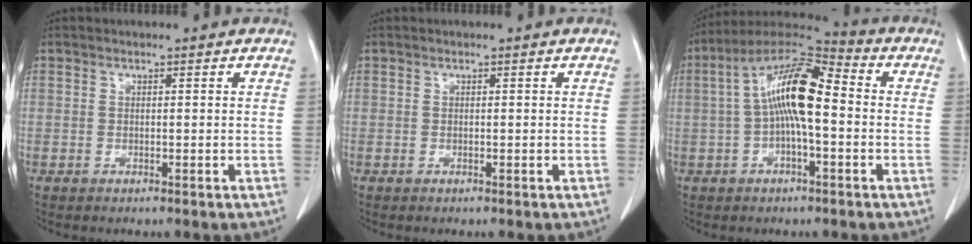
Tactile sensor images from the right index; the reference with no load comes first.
{"total": 0.0}
{"total": 12.2, "force": [0.1, 3.1, 11.8], "torque": [-0.223, 0.037, -0.003]}